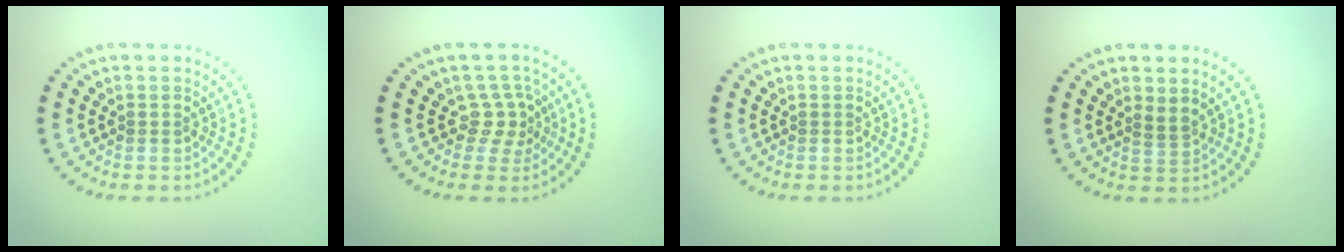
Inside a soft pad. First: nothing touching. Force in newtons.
{"total": 2.3, "press": 1.5, "slide": 1.7}
{"total": 0.0}
{"total": 1.3, "press": 0.9, "slide": 0.9}